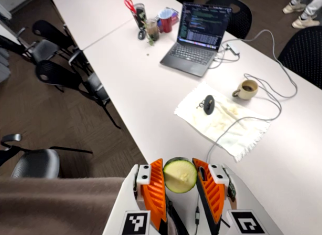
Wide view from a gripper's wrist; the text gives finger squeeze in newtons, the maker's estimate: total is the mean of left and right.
{"total": 9.0, "left": 8.5, "right": 9.4}